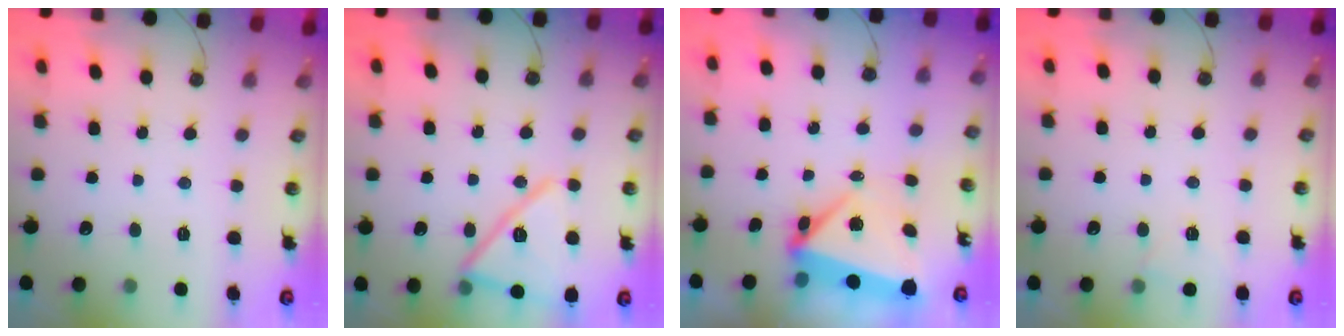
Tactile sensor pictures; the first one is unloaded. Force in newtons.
{"total": 16.4, "press": 15.9, "slide": 4.1}
{"total": 6.1, "press": 6.1, "slide": 0.3}
{"total": 3.2, "press": 2.4, "slide": 2.0}